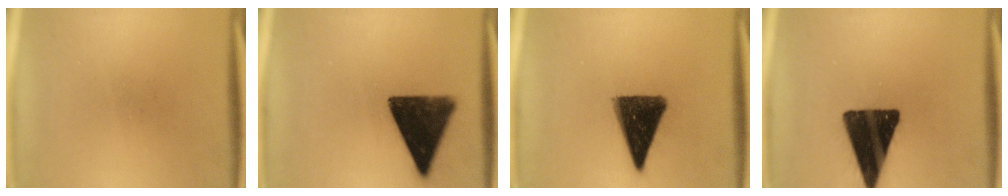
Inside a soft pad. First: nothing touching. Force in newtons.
{"total": 13.9}
{"total": 13.0}
{"total": 17.2}